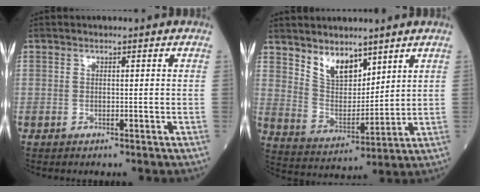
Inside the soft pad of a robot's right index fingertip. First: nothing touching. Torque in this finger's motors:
{"motor_torque": [0.35, 0.15, 0.12, 0.06]}